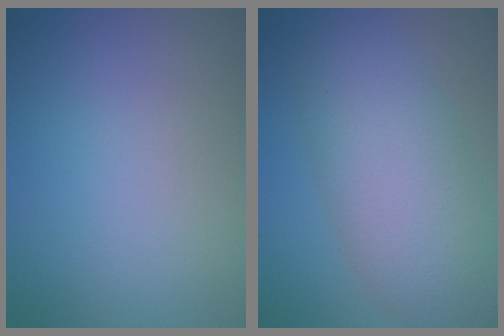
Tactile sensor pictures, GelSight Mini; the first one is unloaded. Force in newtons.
{"total": 7.8, "press": 7.8, "slide": 0.4}